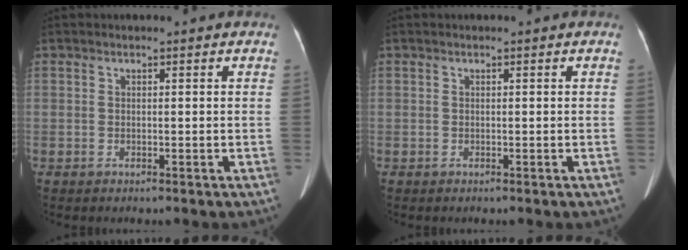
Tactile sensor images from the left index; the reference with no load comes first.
{"total": 0.0}